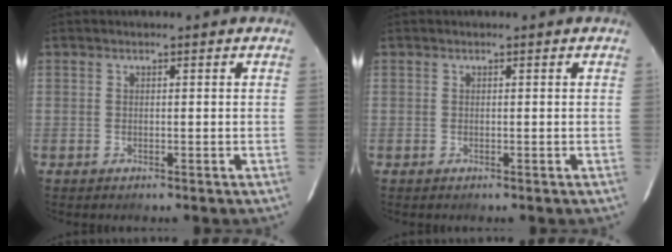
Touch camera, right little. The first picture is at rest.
{"total": 0.0}